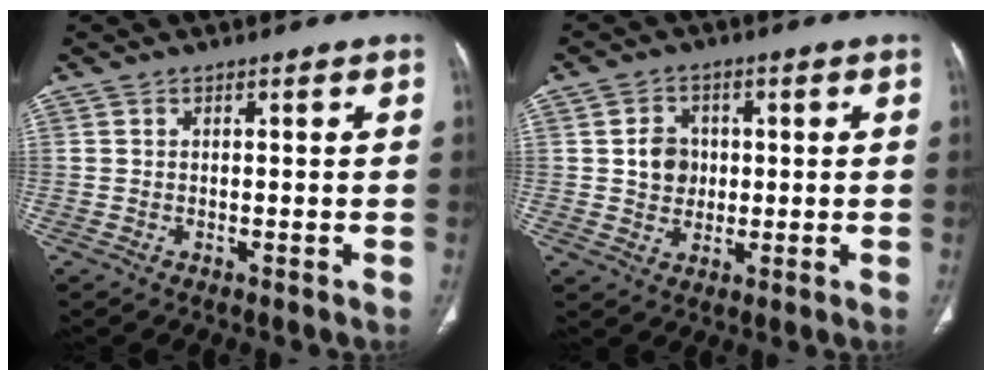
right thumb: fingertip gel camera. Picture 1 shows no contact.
{"total": 5.9, "force": [0.5, 5.1, 2.8], "torque": [-0.024, 0.001, 0.008]}